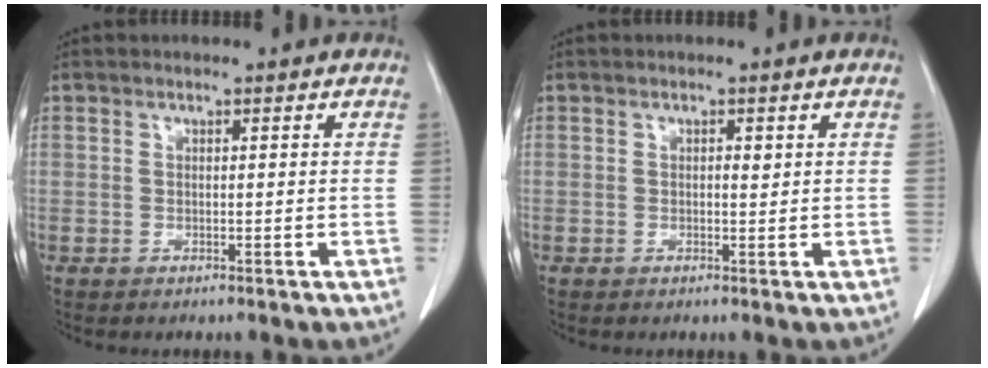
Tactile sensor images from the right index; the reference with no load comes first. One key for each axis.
{"total": 0.9, "fx": 0.3, "fy": 0.4, "fz": 0.8, "tx": -0.013, "ty": 0.000, "tz": 0.003}